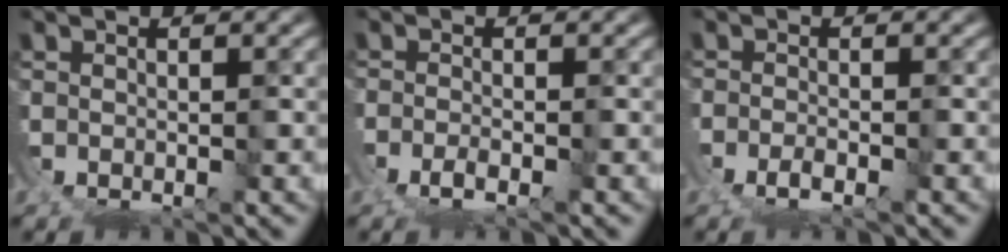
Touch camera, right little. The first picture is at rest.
{"total": 1.8, "force": [-1.5, 0.2, 1.0], "torque": [-0.013, -0.002, -0.035]}
{"total": 1.8, "force": [-1.6, 0.2, 0.9], "torque": [-0.011, -0.001, -0.036]}